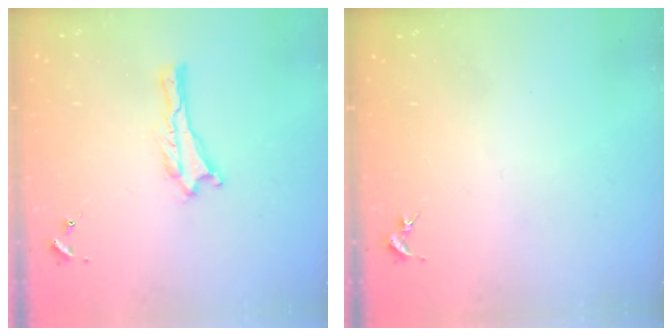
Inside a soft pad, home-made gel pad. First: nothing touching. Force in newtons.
{"total": 0.0}